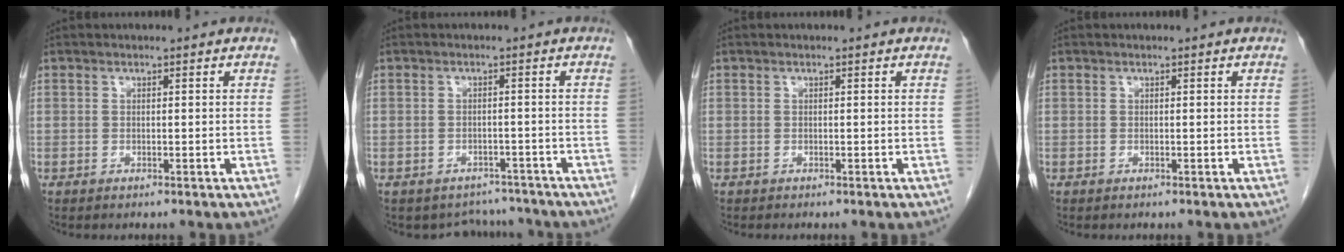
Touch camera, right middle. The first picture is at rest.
{"total": 5.6, "force": [-4.9, 2.6, -0.4], "torque": [0.014, 0.020, -0.059]}
{"total": 0.0}
{"total": 0.0}